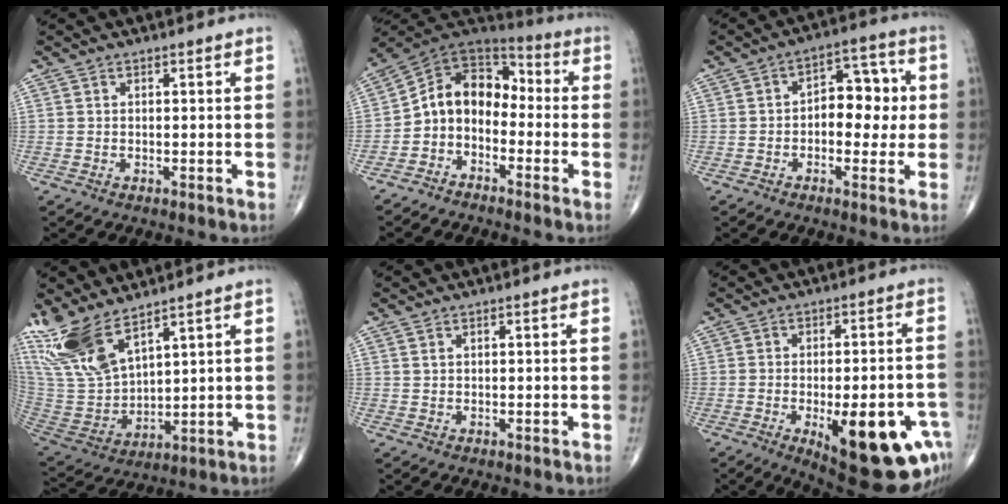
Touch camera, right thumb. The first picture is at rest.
{"total": 10.9, "force": [-2.8, 8.1, 6.8], "torque": [-0.091, 0.075, -0.069]}
{"total": 9.7, "force": [0.0, 6.0, 7.6], "torque": [-0.064, 0.026, -0.007]}
{"total": 15.5, "force": [11.0, 5.7, 9.3], "torque": [-0.196, -0.049, 0.238]}
{"total": 0.6, "force": [0.4, 0.2, 0.4], "torque": [-0.010, 0.006, 0.011]}
{"total": 20.3, "force": [-8.0, 7.7, 17.0], "torque": [-0.162, 0.016, -0.088]}